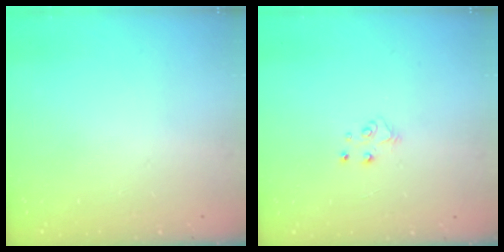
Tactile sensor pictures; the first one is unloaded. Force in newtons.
{"total": 4.0, "press": 4.0, "slide": 0.2}